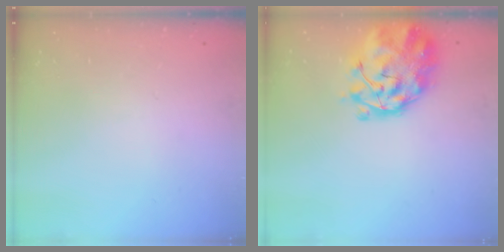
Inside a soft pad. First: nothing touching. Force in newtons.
{"total": 4.4, "press": 4.0, "slide": 1.9}